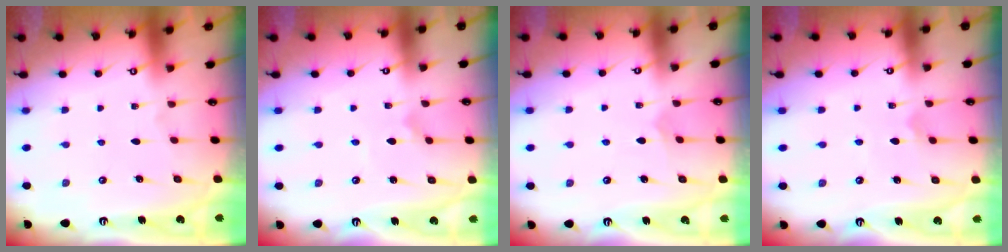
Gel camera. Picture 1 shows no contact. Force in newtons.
{"total": 1.0, "press": 1.0, "slide": 0.1}
{"total": 3.7, "press": 3.7, "slide": 0.3}
{"total": 2.9, "press": 2.9, "slide": 0.4}